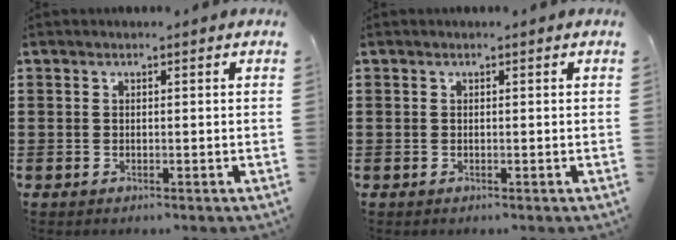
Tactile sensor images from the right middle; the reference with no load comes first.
{"total": 0.0}